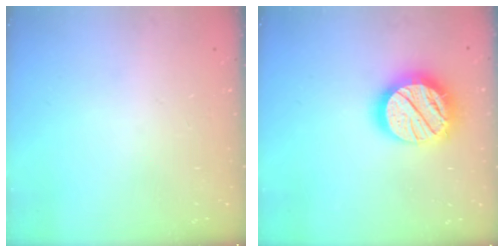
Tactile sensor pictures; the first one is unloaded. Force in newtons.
{"total": 22.2, "press": 22.1, "slide": 2.0}